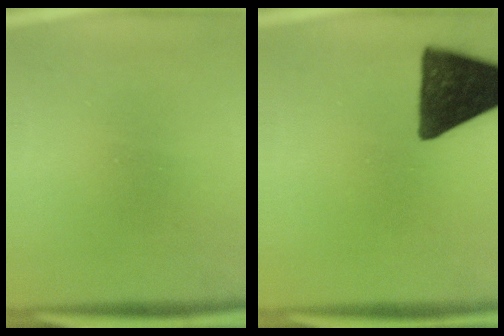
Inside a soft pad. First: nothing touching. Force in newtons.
{"total": 13.3}